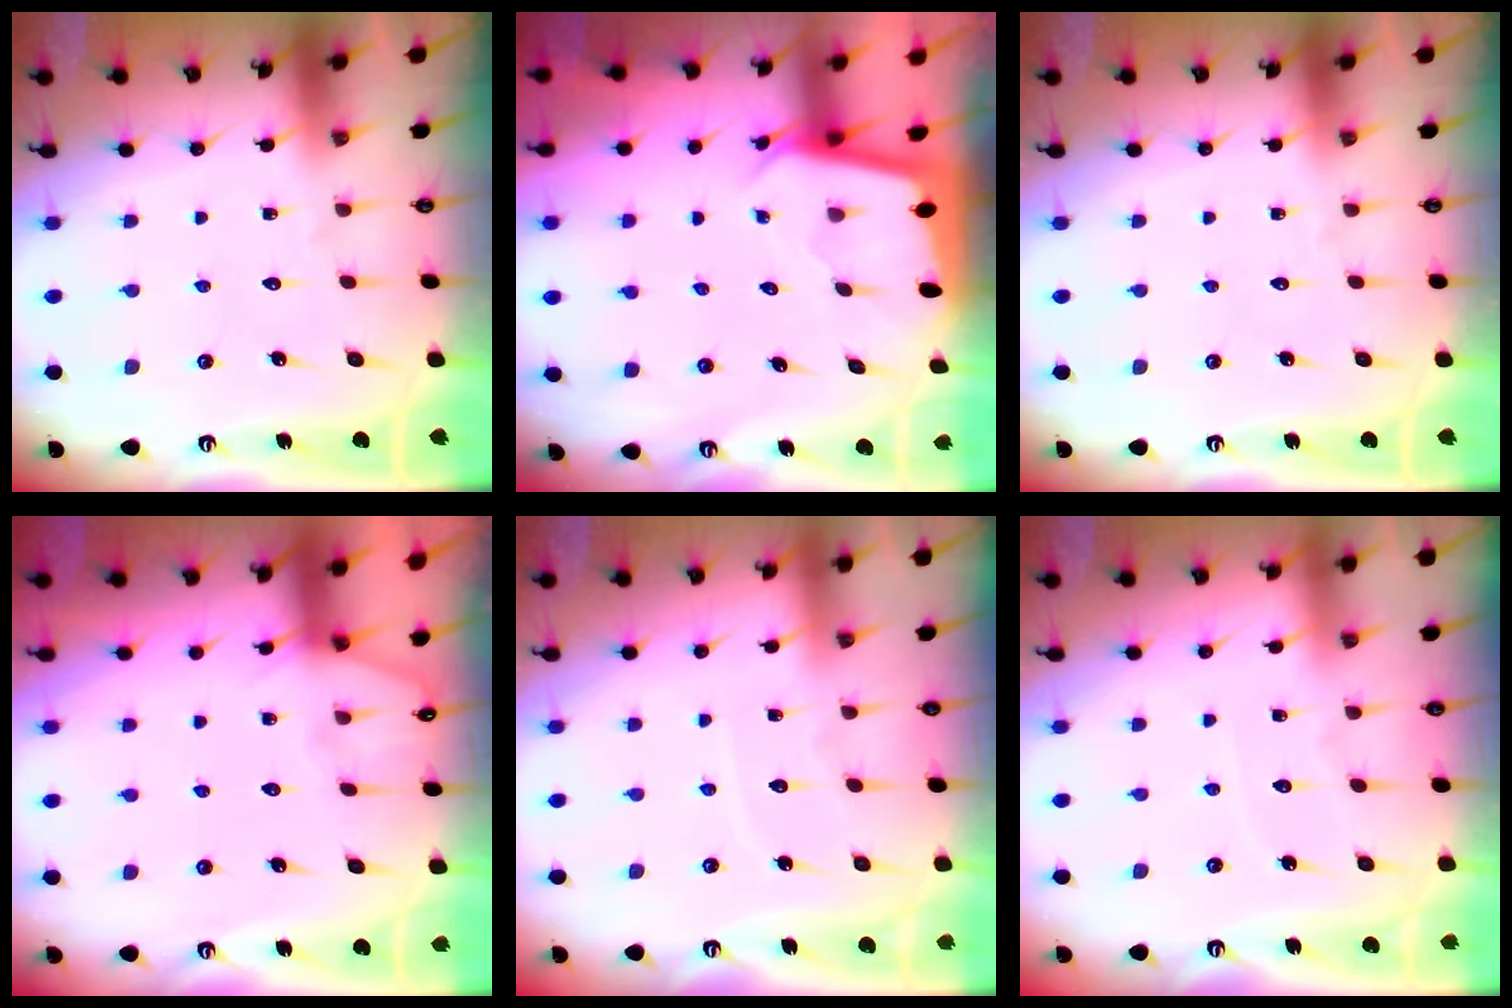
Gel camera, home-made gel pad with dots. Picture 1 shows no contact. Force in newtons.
{"total": 2.1, "press": 2.1, "slide": 0.1}
{"total": 0.0}
{"total": 5.1, "press": 5.0, "slide": 0.6}
{"total": 3.2, "press": 3.2, "slide": 0.4}
{"total": 2.6, "press": 2.6, "slide": 0.4}